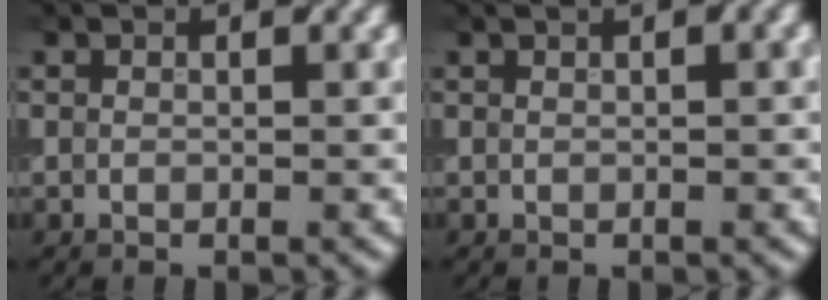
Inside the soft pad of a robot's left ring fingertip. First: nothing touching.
{"total": 0.6, "force": [0.3, 0.2, 0.4], "torque": [-0.008, 0.005, 0.006]}